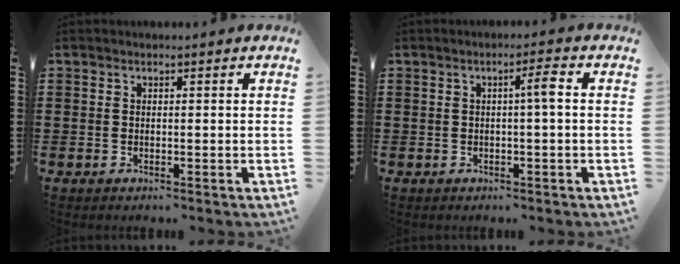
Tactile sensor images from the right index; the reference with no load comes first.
{"total": 2.7, "force": [0.1, 0.0, 2.7], "torque": [-0.042, -0.001, -0.004]}